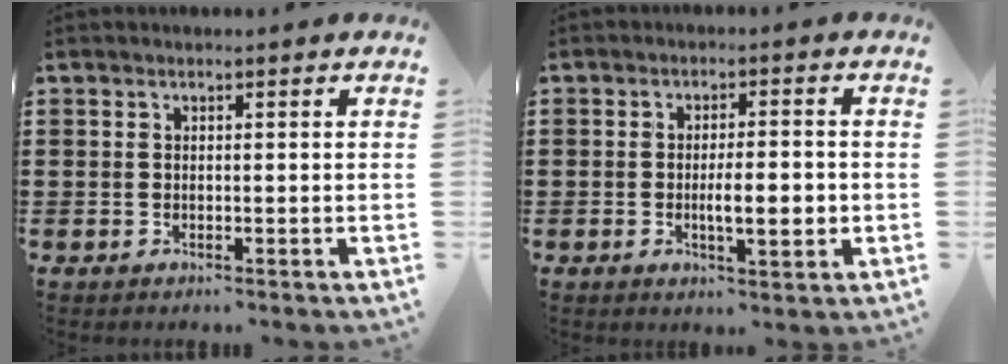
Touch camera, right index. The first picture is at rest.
{"total": 5.9, "force": [-0.9, 1.4, 5.6], "torque": [-0.080, -0.004, -0.019]}